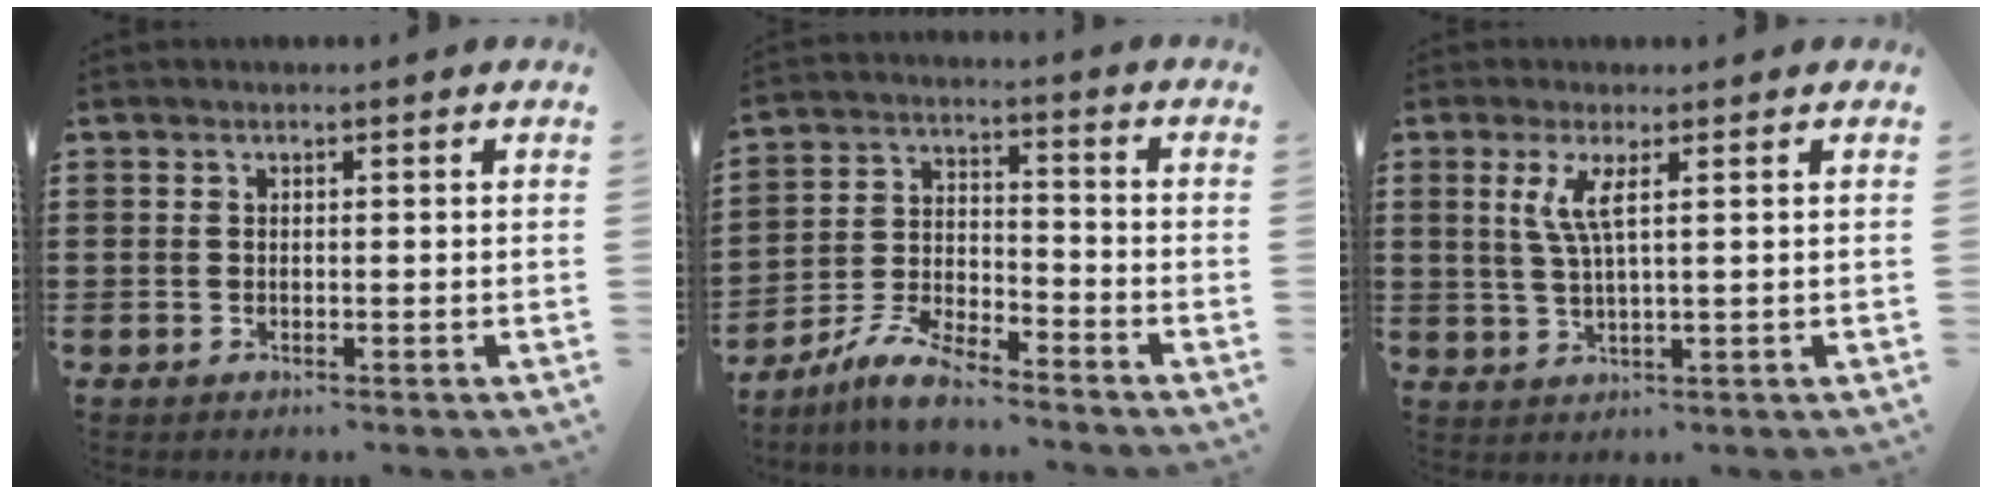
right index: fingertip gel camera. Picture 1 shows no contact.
{"total": 7.0, "force": [-6.2, 1.5, 3.0], "torque": [-0.074, 0.005, -0.123]}
{"total": 4.3, "force": [1.4, 0.5, 4.0], "torque": [-0.092, -0.004, 0.019]}